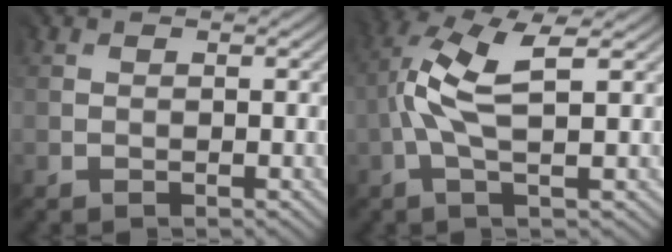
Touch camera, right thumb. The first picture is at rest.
{"total": 7.5, "force": [1.2, 2.6, 6.9], "torque": [-0.165, 0.021, 0.014]}